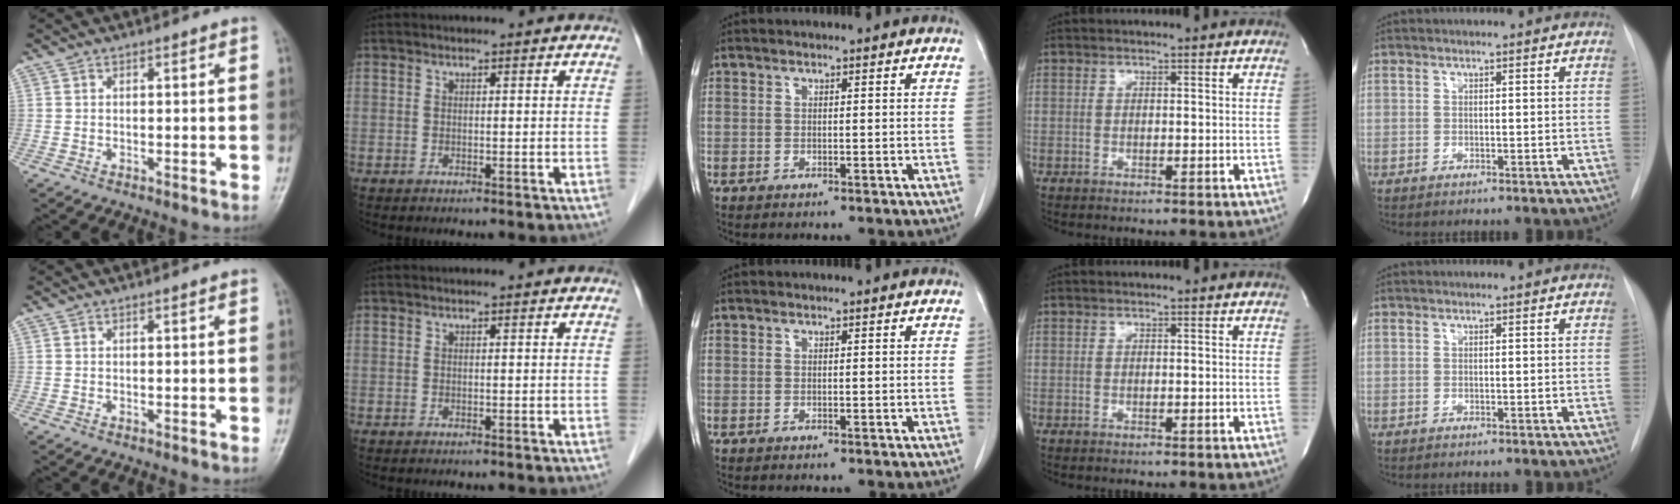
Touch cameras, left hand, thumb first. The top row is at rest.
{}